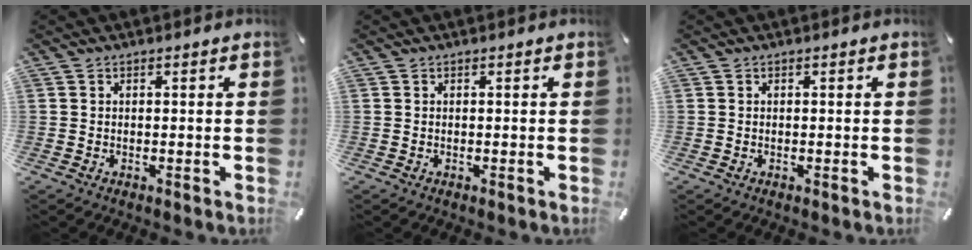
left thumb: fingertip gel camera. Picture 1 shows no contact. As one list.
[{"total": 0.0}, {"total": 0.0}]